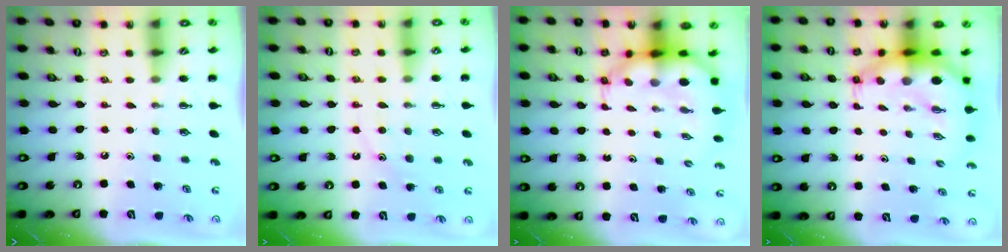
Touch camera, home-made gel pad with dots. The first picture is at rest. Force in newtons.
{"total": 10.6, "press": 10.5, "slide": 1.3}
{"total": 7.4, "press": 7.1, "slide": 1.9}
{"total": 8.1, "press": 7.8, "slide": 2.1}